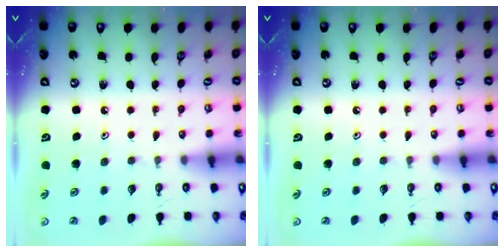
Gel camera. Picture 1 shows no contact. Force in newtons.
{"total": 0.0}